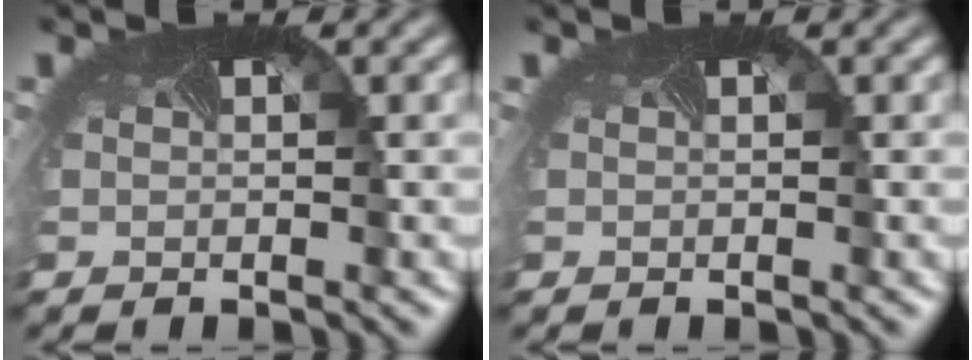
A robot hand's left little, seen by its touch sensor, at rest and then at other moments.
{"total": 0.0}